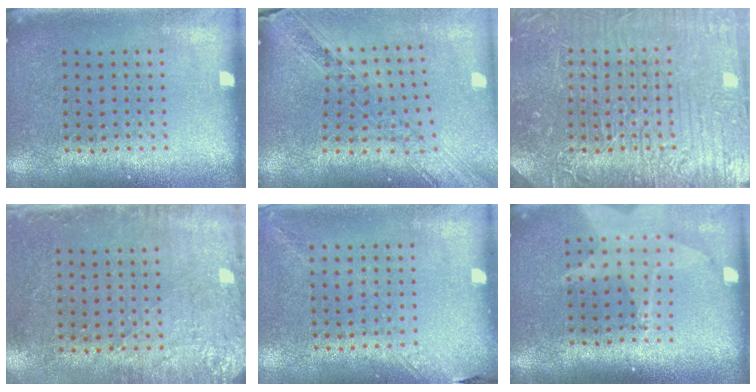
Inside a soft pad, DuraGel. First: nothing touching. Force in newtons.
{"total": 1.4, "press": 1.3, "slide": 0.5}
{"total": 7.5, "press": 7.4, "slide": 0.9}
{"total": 2.8, "press": 2.3, "slide": 1.6}
{"total": 1.3, "press": 1.0, "slide": 0.8}
{"total": 2.0, "press": 1.6, "slide": 1.3}